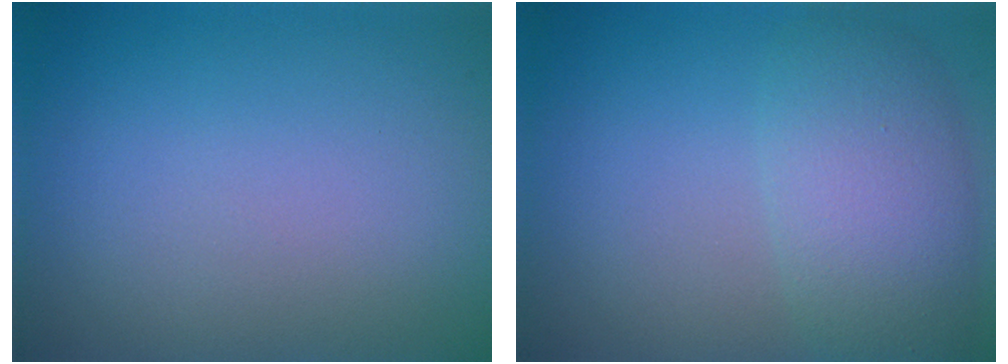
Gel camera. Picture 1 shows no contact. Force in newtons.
{"total": 5.1, "press": 5.1, "slide": 0.2}